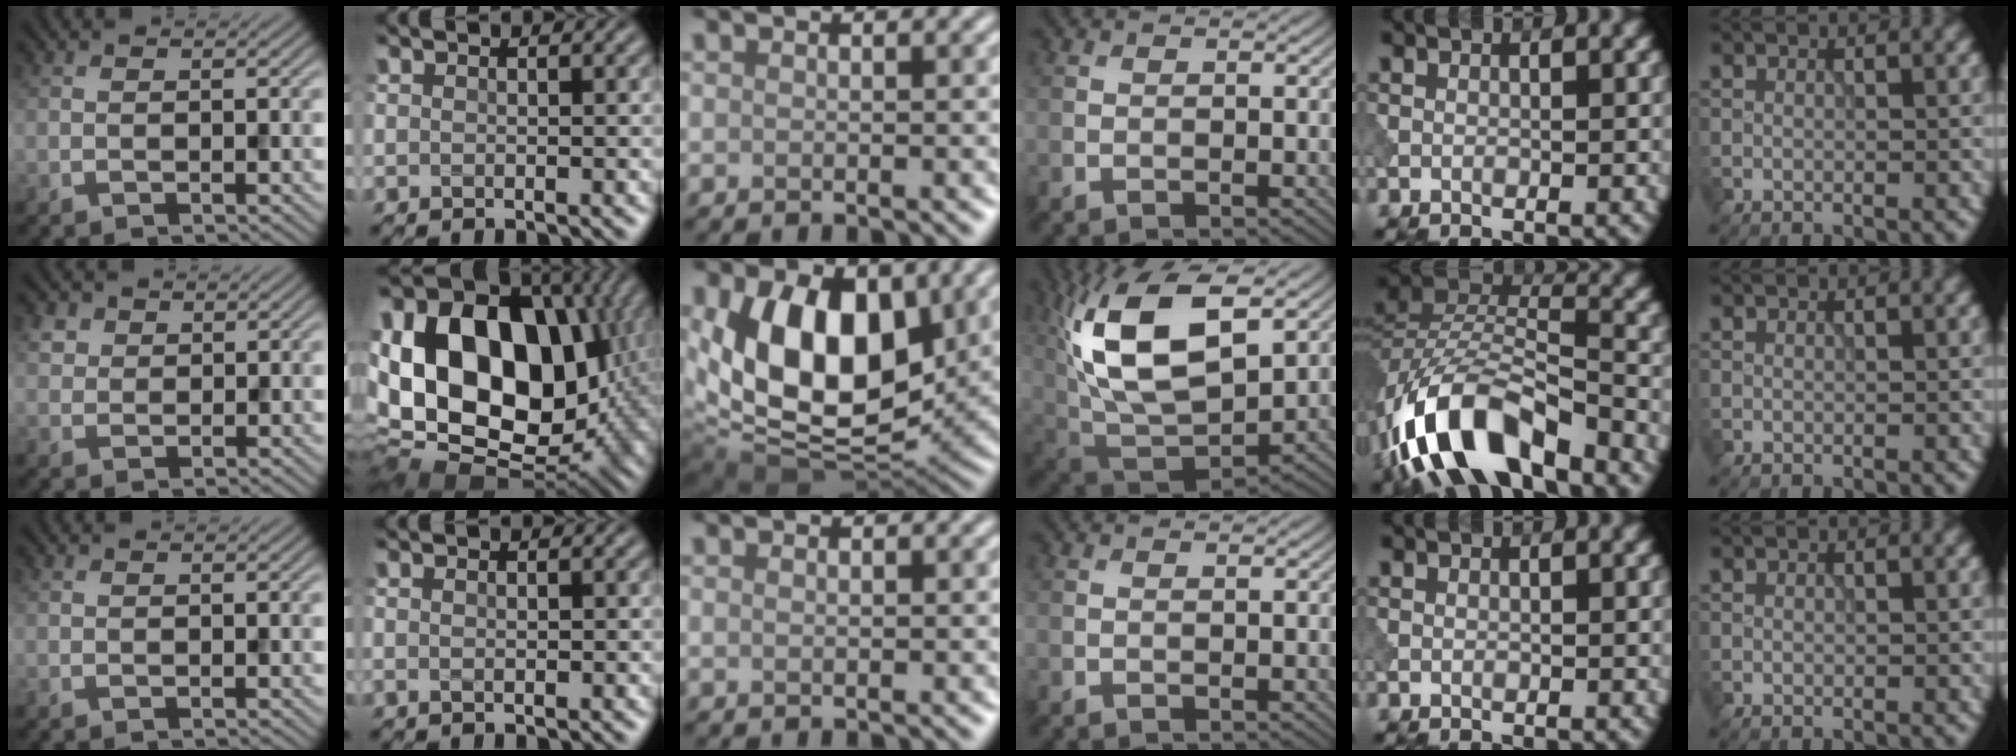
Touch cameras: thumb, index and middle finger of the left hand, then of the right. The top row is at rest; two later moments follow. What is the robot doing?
{"motion": "insert", "object": "peg toy"}